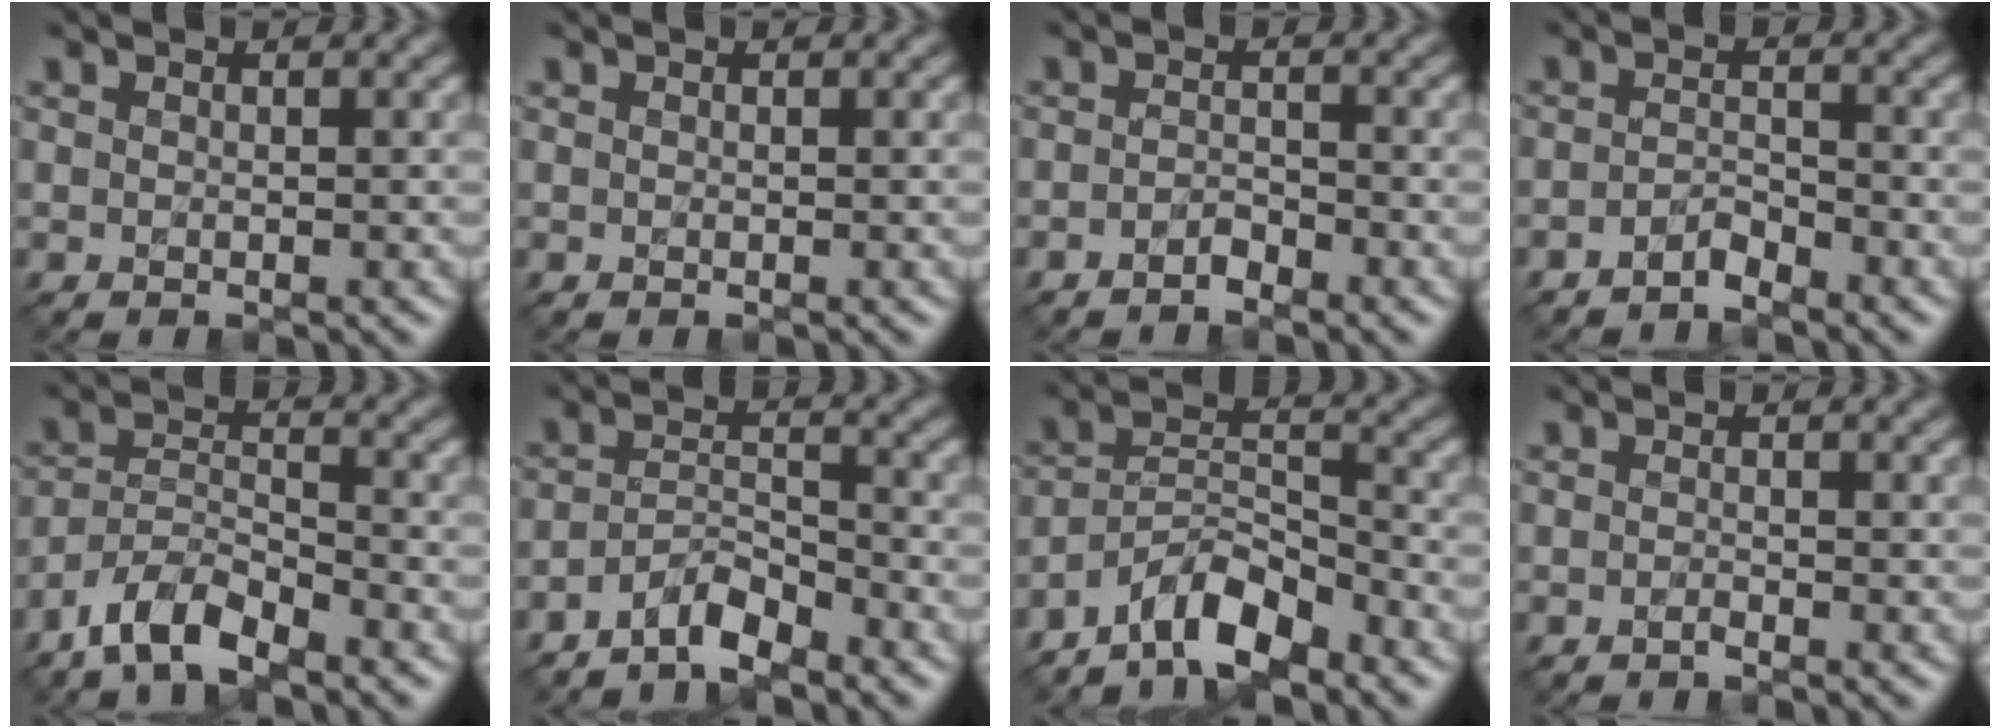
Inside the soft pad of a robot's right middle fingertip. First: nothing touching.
{"total": 0.0}
{"total": 1.3, "force": [-1.1, 0.3, 0.6], "torque": [-0.011, 0.003, -0.022]}
{"total": 1.7, "force": [-1.5, 0.3, 0.7], "torque": [-0.013, 0.006, -0.032]}
{"total": 5.1, "force": [-4.0, 1.5, 2.7], "torque": [-0.049, 0.000, -0.082]}
{"total": 3.5, "force": [-3.0, 0.8, 1.6], "torque": [-0.029, 0.005, -0.064]}
{"total": 6.4, "force": [-5.1, 2.0, 3.2], "torque": [-0.048, 0.005, -0.098]}
{"total": 0.6, "force": [-0.5, 0.1, 0.3], "torque": [-0.006, 0.001, -0.011]}